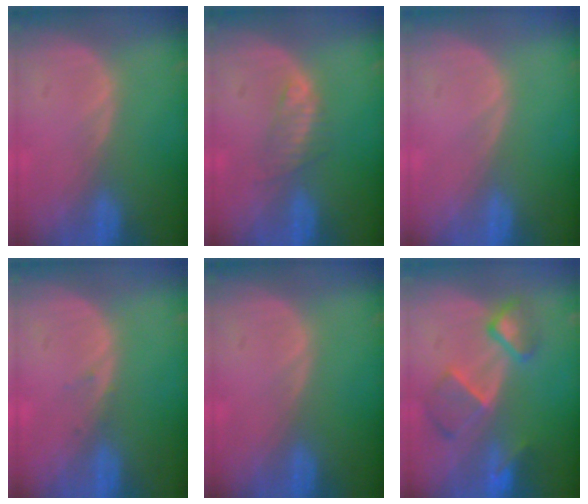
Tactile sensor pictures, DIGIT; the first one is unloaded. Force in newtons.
{"total": 2.5, "press": 2.4, "slide": 0.3}
{"total": 0.0}
{"total": 0.7, "press": 0.4, "slide": 0.5}
{"total": 0.0}
{"total": 7.3, "press": 6.6, "slide": 2.9}